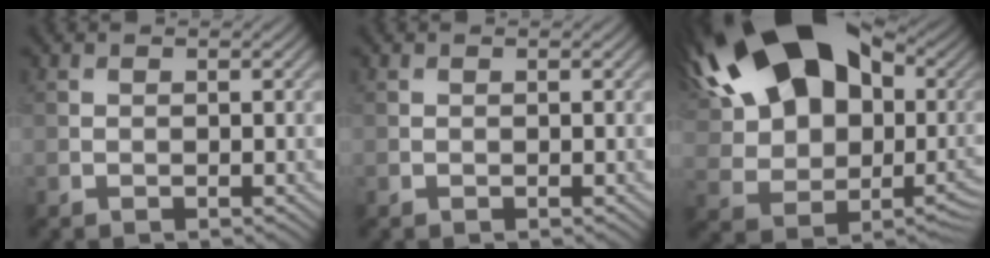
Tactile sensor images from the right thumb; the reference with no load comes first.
{"total": 0.0}
{"total": 21.5, "force": [7.5, 13.9, 14.5], "torque": [-0.278, 0.053, 0.140]}